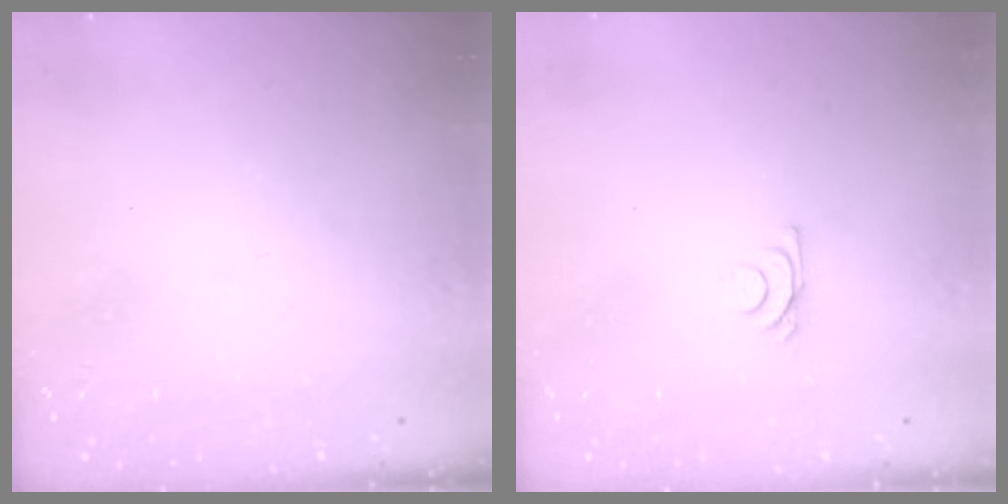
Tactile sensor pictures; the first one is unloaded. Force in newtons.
{"total": 6.2, "press": 6.2, "slide": 0.8}